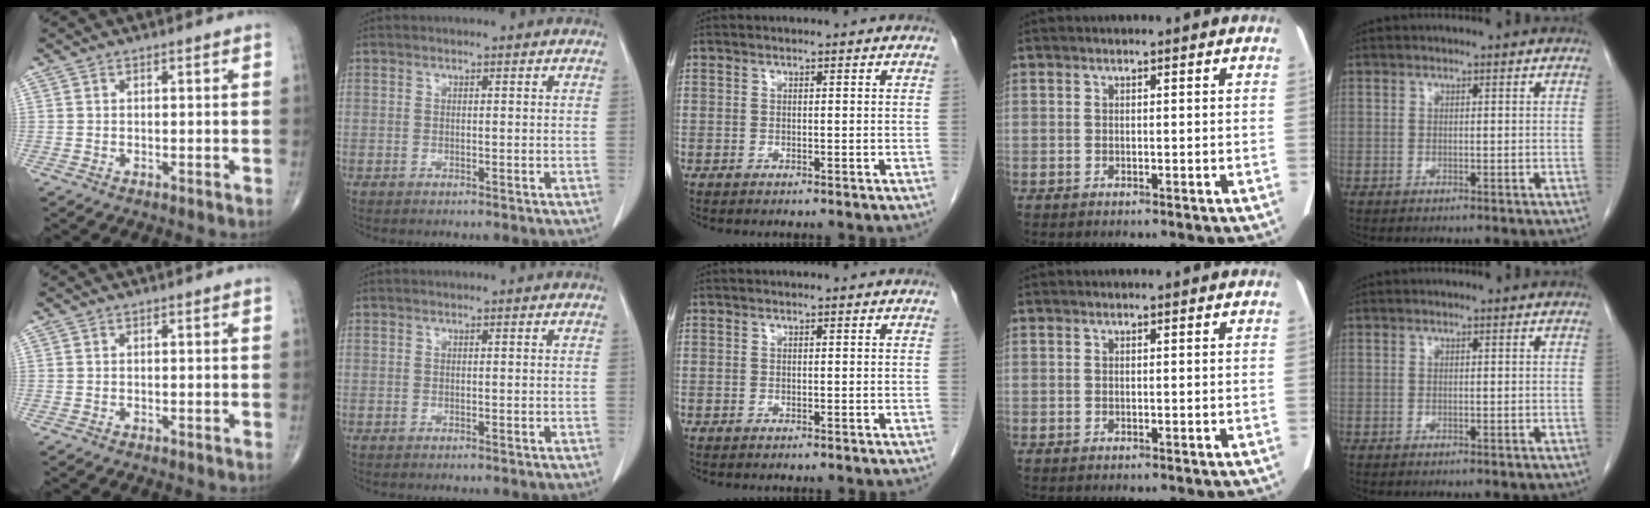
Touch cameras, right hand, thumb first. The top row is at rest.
{}